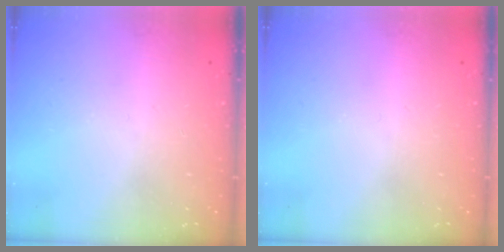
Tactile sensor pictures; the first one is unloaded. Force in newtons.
{"total": 0.0}